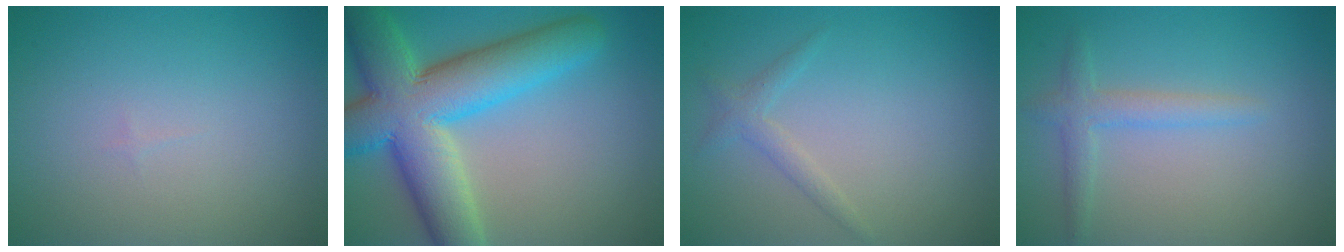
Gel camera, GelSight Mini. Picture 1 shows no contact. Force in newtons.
{"total": 11.7, "press": 11.7, "slide": 0.7}
{"total": 1.4, "press": 1.4, "slide": 0.1}
{"total": 2.1, "press": 2.1, "slide": 0.2}